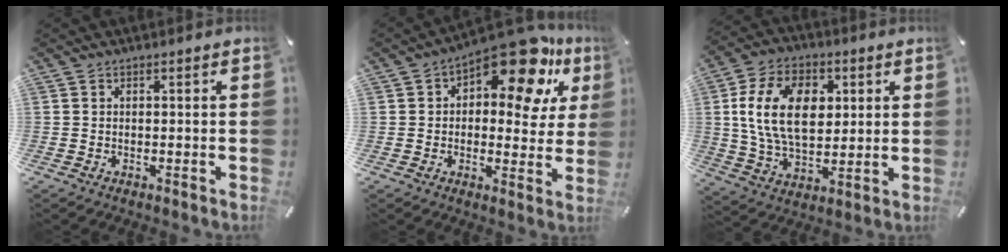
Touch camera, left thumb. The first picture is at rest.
{"total": 17.0, "force": [10.5, 7.4, 11.2], "torque": [-0.148, -0.077, 0.170]}
{"total": 15.9, "force": [3.2, 10.5, 11.4], "torque": [-0.231, 0.011, 0.055]}